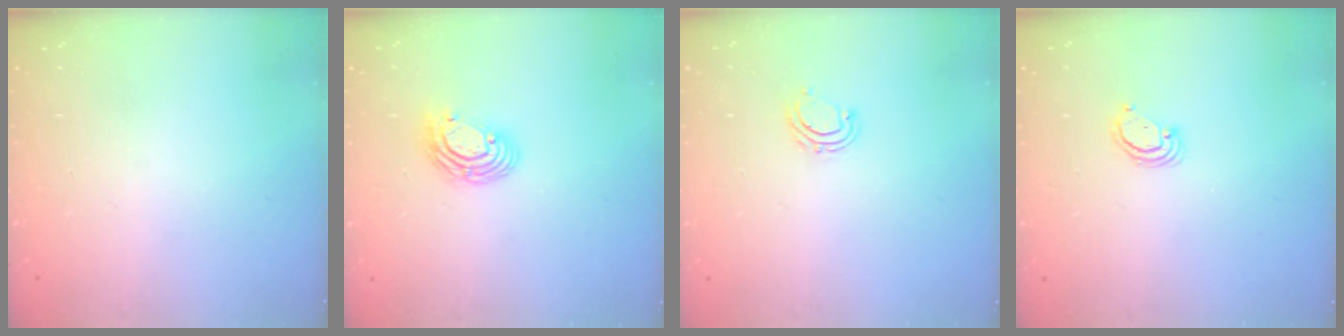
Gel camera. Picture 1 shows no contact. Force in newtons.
{"total": 7.9, "press": 7.8, "slide": 1.2}
{"total": 5.8, "press": 5.7, "slide": 1.1}
{"total": 3.4, "press": 3.4, "slide": 0.3}